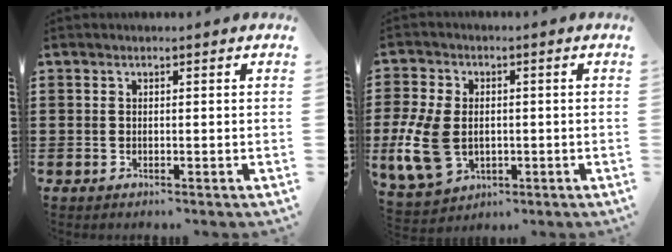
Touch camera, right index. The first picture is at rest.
{"total": 9.1, "force": [-1.4, 6.3, 6.5], "torque": [-0.170, 0.001, -0.029]}